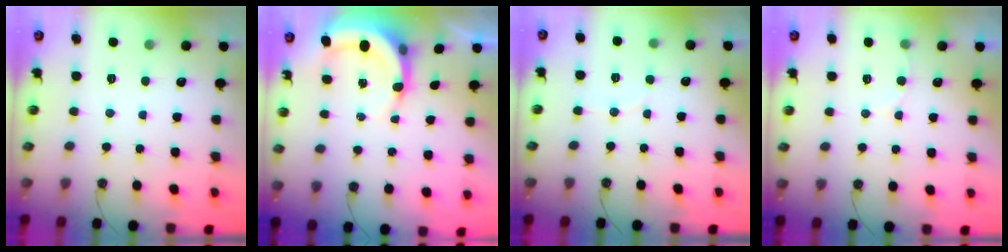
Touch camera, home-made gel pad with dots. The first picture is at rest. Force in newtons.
{"total": 5.9, "press": 5.9, "slide": 0.4}
{"total": 3.1, "press": 3.0, "slide": 0.9}
{"total": 5.1, "press": 5.1, "slide": 0.5}